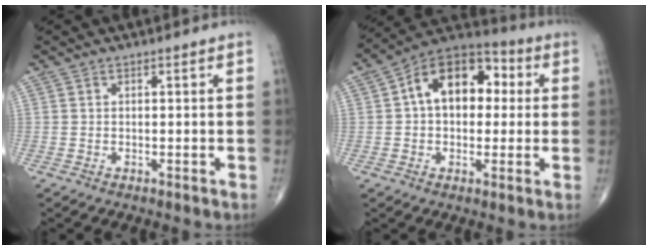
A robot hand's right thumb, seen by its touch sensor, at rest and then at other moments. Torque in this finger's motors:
{"motor_torque": [-0.04, 0.41, 0.34, 0.05, 0.11]}